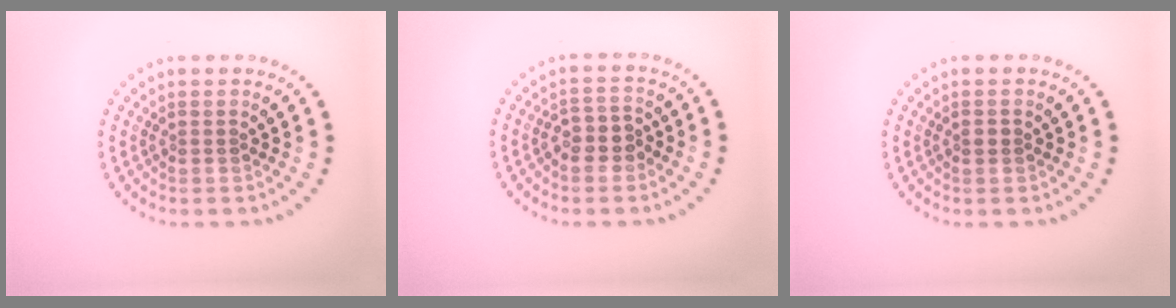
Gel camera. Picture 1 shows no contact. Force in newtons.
{"total": 2.4, "press": 2.2, "slide": 1.0}
{"total": 0.8, "press": 0.8, "slide": 0.1}